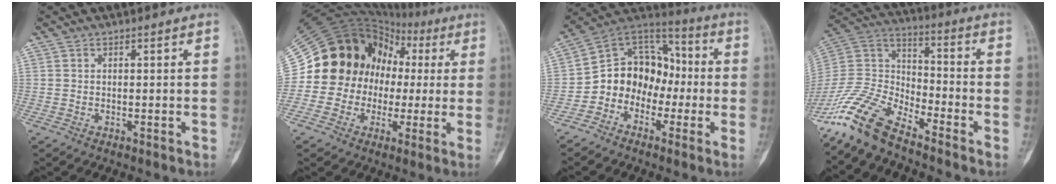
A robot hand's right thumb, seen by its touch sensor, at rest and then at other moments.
{"total": 19.9, "force": [0.6, 17.6, 9.3], "torque": [-0.136, 0.078, 0.018]}
{"total": 12.8, "force": [-3.3, 10.6, 6.5], "torque": [-0.070, 0.074, -0.073]}
{"total": 13.6, "force": [-11.2, 4.5, 6.3], "torque": [-0.124, 0.076, -0.229]}